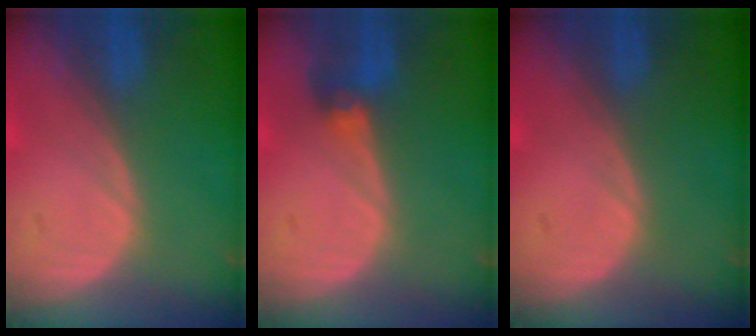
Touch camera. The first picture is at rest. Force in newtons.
{"total": 2.9, "press": 2.6, "slide": 1.2}
{"total": 0.0}